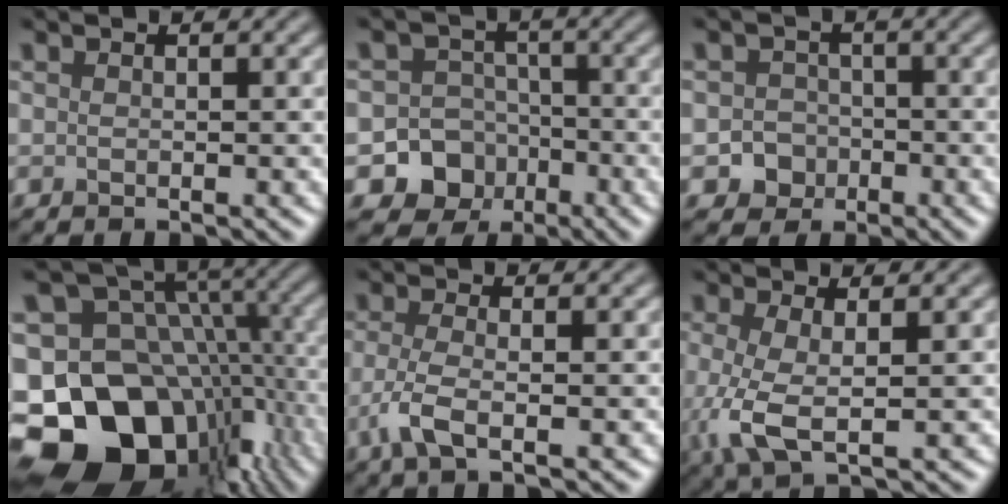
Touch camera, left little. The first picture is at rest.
{"total": 8.1, "force": [-3.7, 7.1, 1.3], "torque": [0.000, -0.018, -0.085]}
{"total": 2.8, "force": [-1.2, 2.5, 0.5], "torque": [0.013, 0.006, -0.025]}
{"total": 18.5, "force": [-6.0, 13.6, 11.0], "torque": [-0.193, -0.005, -0.081]}
{"total": 3.0, "force": [-1.1, 0.8, 2.7], "torque": [-0.066, -0.005, -0.028]}
{"total": 4.3, "force": [-0.4, 1.4, 4.1], "torque": [-0.097, -0.009, -0.010]}